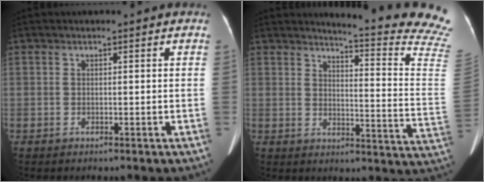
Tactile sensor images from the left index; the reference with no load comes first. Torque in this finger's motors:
{"motor_torque": [0.49, -1.15, -0.07, 0.05]}